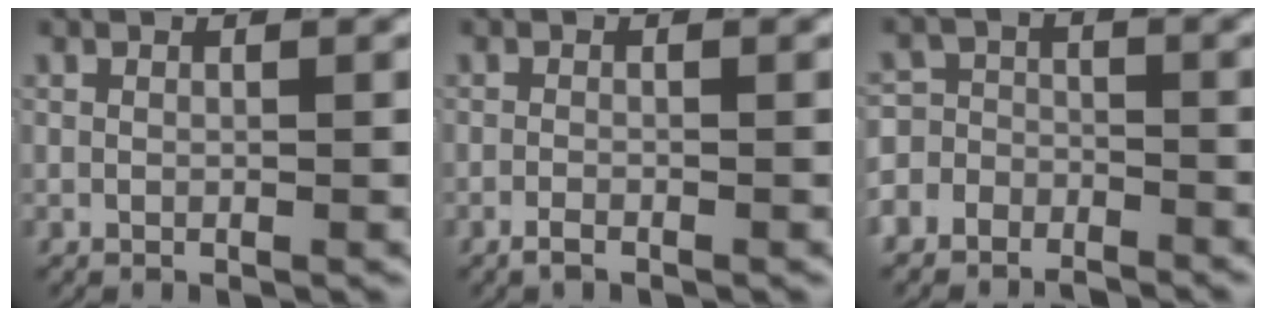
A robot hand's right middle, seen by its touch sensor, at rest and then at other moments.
{"total": 1.2, "force": [-1.1, 0.2, 0.5], "torque": [-0.014, -0.004, -0.021]}
{"total": 5.9, "force": [-3.9, 4.3, 1.2], "torque": [-0.018, -0.017, -0.071]}